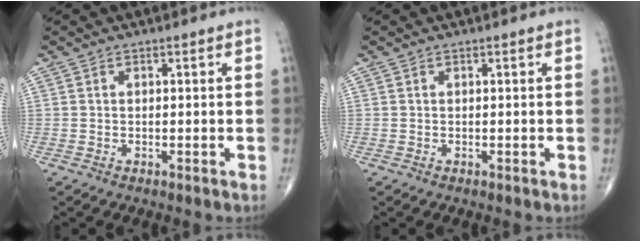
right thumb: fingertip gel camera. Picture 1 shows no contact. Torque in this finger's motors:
{"motor_torque": [-0.01, 0.00, 0.05, 0.05, 0.00]}